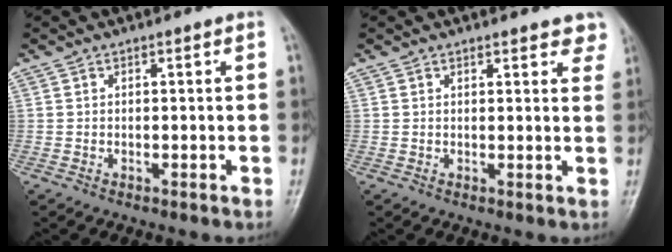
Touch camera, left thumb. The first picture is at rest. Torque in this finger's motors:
{"motor_torque": [0.03, 0.05, -0.17, -0.16, 0.07]}